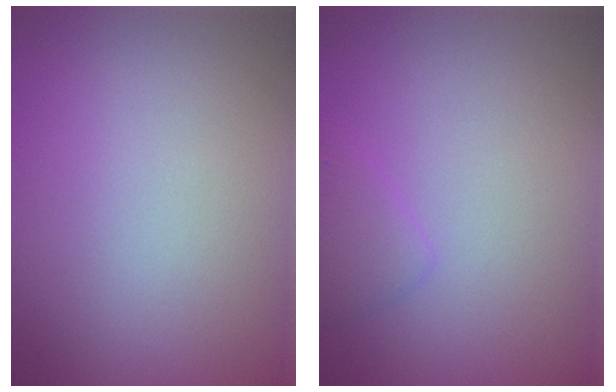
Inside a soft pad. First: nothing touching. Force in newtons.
{"total": 1.4, "press": 1.4, "slide": 0.0}